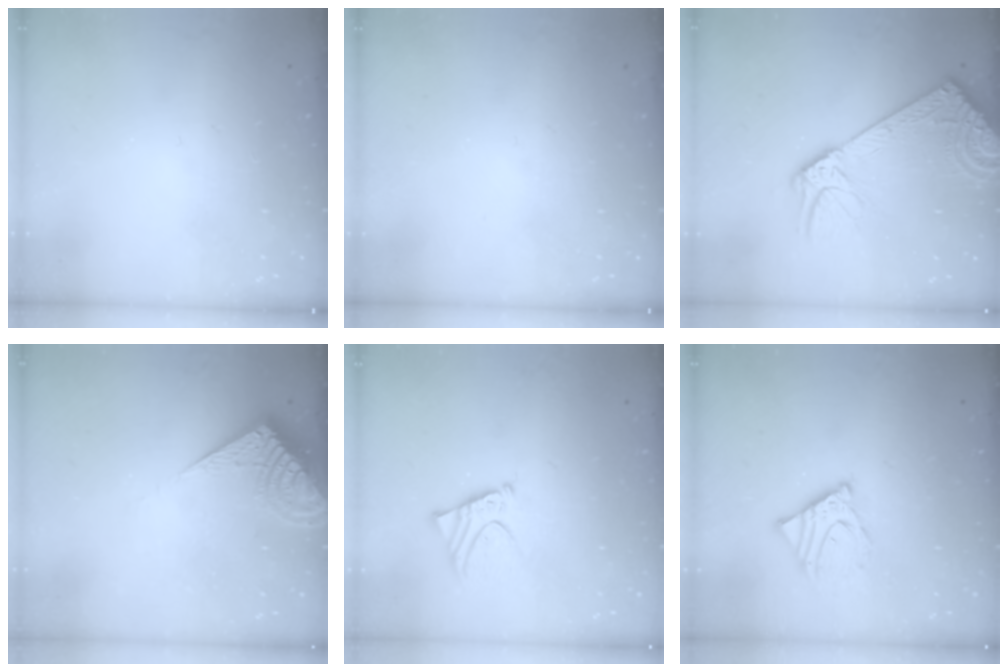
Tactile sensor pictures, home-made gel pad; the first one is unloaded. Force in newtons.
{"total": 0.0}
{"total": 15.8, "press": 15.4, "slide": 3.6}
{"total": 11.3, "press": 11.2, "slide": 1.2}
{"total": 4.5, "press": 4.5, "slide": 0.6}
{"total": 8.7, "press": 8.6, "slide": 1.1}